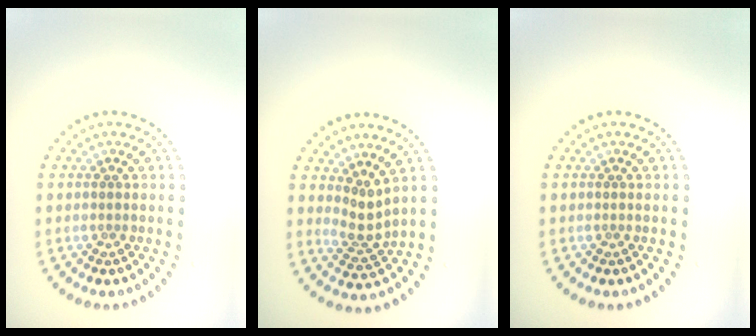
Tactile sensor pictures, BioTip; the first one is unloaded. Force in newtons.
{"total": 2.4, "press": 1.5, "slide": 1.9}
{"total": 0.0}